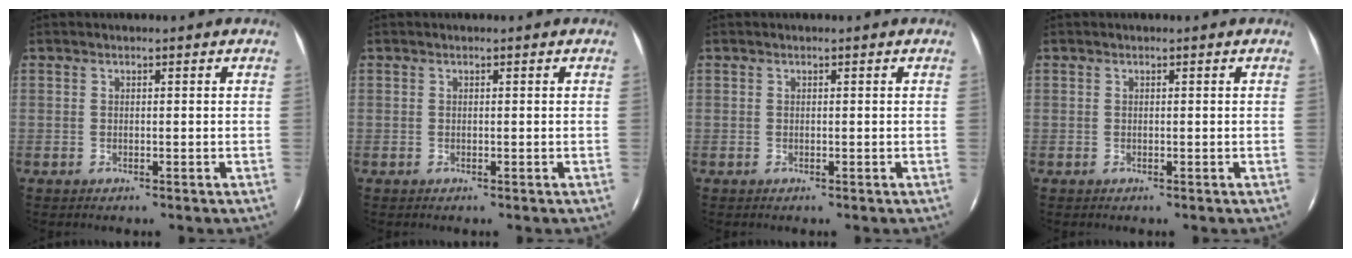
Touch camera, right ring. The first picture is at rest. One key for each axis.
{"total": 0.0}
{"total": 0.0}
{"total": 0.0}